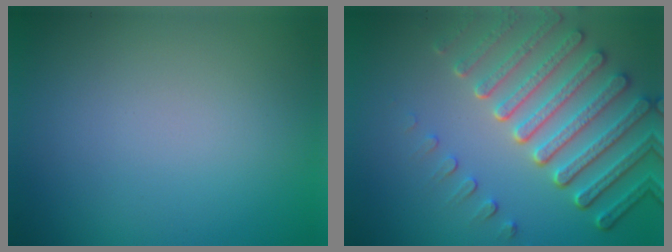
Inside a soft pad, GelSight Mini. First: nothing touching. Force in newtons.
{"total": 6.9, "press": 5.3, "slide": 4.5}